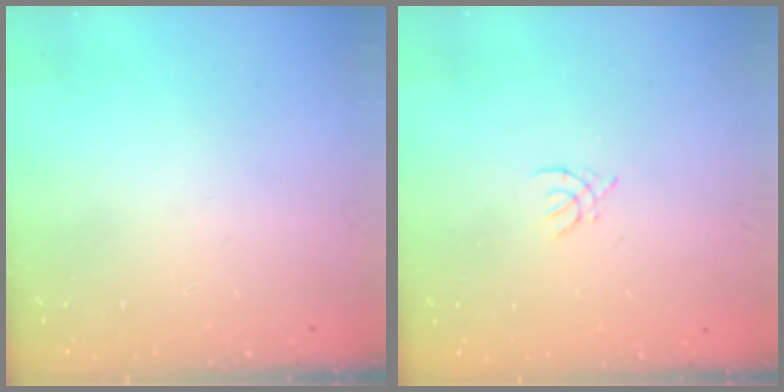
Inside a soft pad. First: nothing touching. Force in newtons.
{"total": 1.8, "press": 1.8, "slide": 0.4}